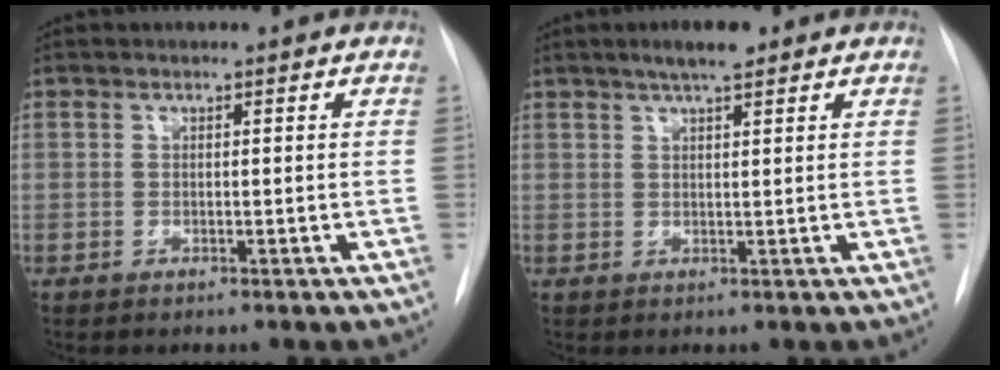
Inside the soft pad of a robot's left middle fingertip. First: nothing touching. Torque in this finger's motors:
{"motor_torque": [0.24, -0.23, 0.03, 0.03]}